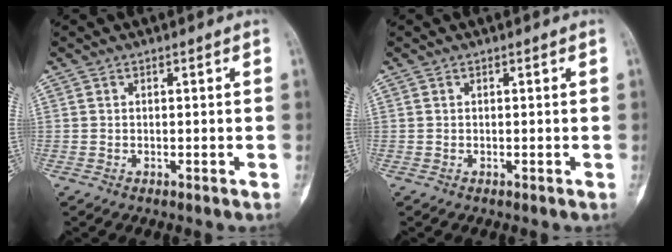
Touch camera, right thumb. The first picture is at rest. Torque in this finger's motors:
{"motor_torque": [-0.49, -0.46, 0.41, -0.01, 0.00]}